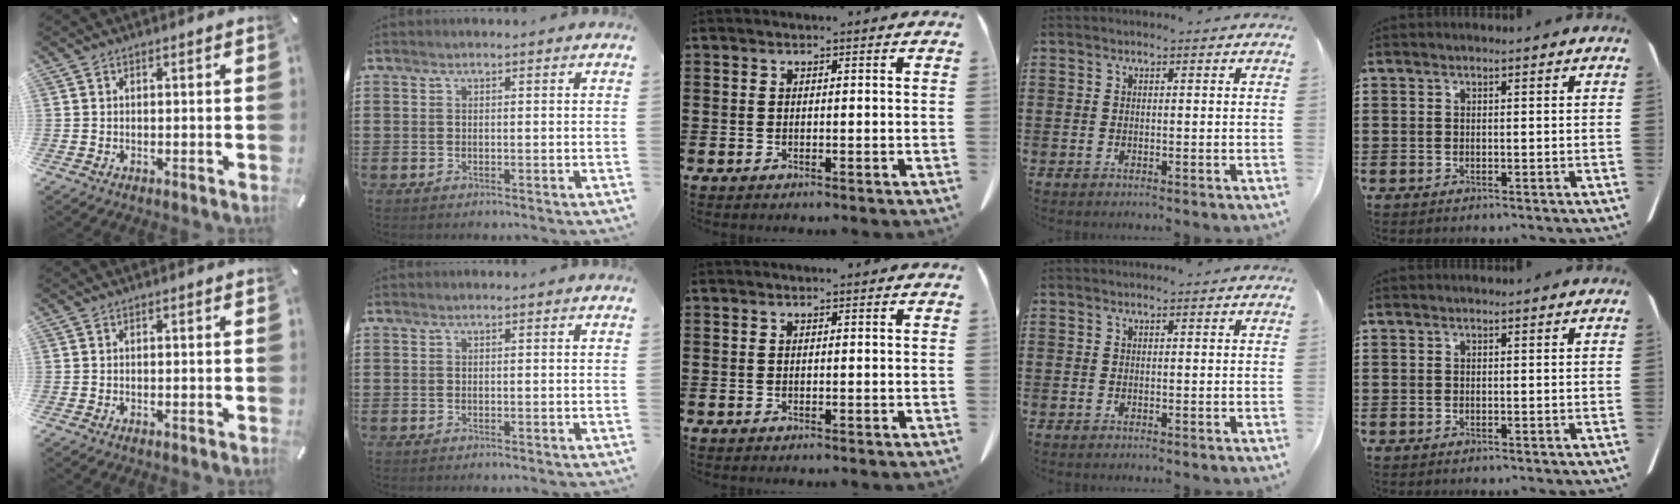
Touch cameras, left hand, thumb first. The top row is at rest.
{}